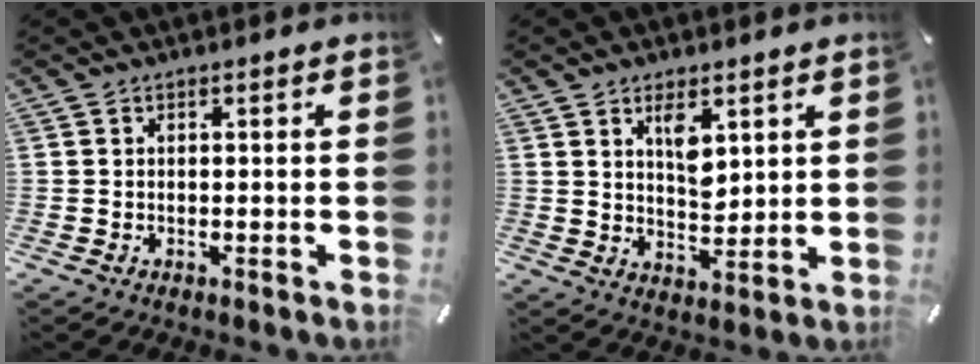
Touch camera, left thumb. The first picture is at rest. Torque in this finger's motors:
{"motor_torque": [1.23, 1.38, 0.79, -0.68, 0.08]}